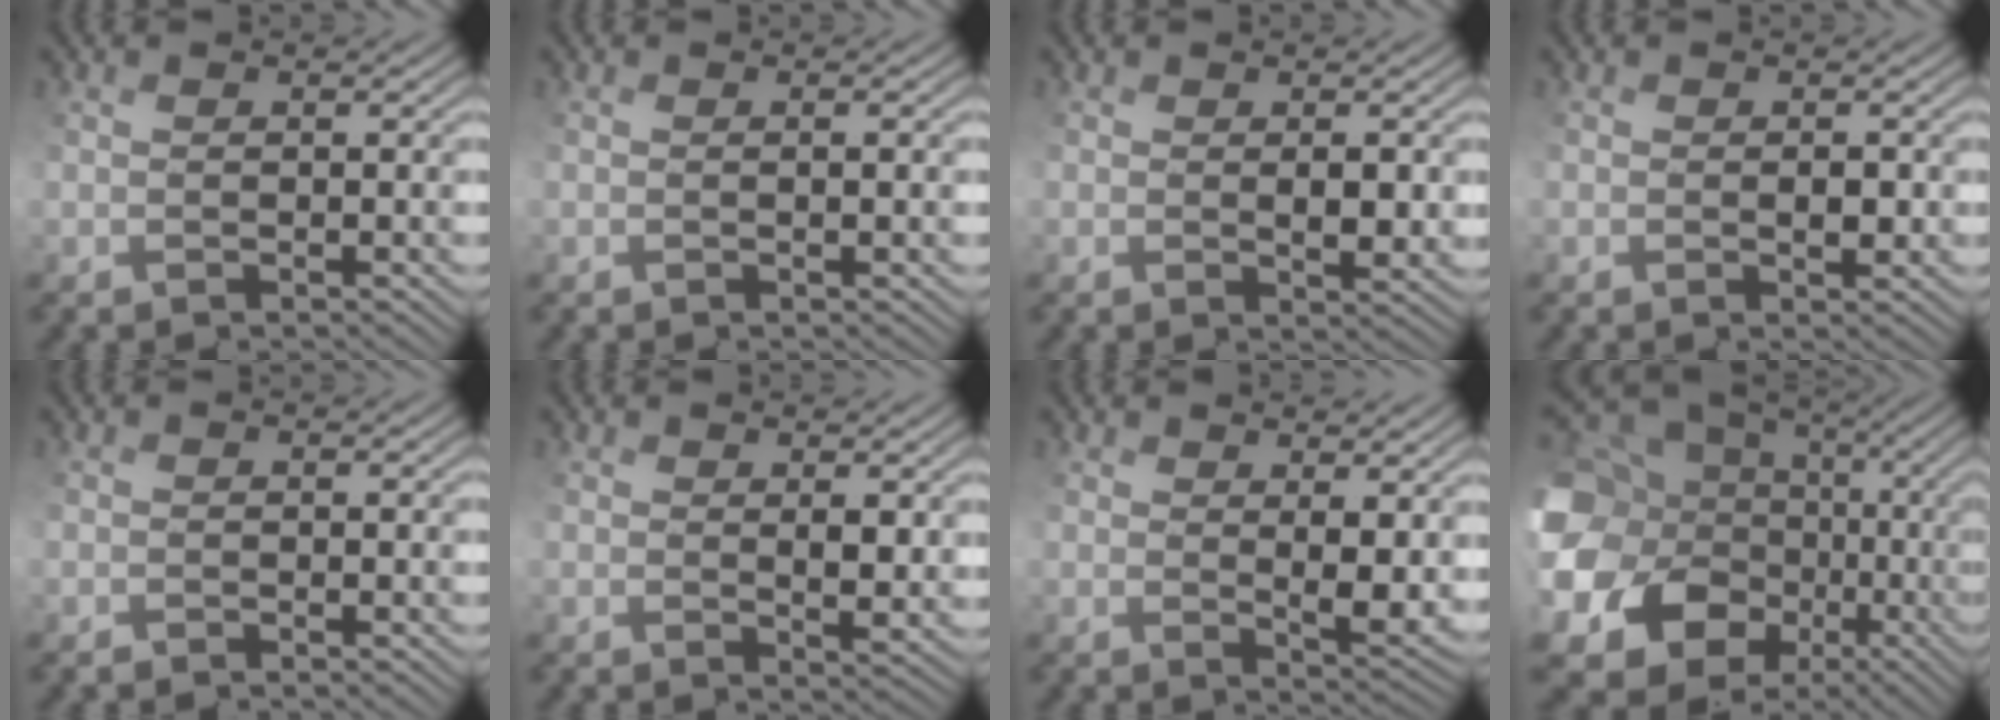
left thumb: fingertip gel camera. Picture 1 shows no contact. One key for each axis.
{"total": 1.1, "fx": 0.4, "fy": 0.0, "fz": 1.0, "tx": -0.016, "ty": 0.000, "tz": 0.013}
{"total": 3.3, "fx": 0.6, "fy": 1.8, "fz": 2.7, "tx": -0.055, "ty": -0.003, "tz": 0.018}
{"total": 2.1, "fx": 0.1, "fy": 1.3, "fz": 1.6, "tx": -0.029, "ty": -0.002, "tz": 0.006}
{"total": 0.9, "fx": -0.8, "fy": 0.3, "fz": 0.1, "tx": -0.002, "ty": -0.002, "tz": -0.018}
{"total": 3.4, "fx": 1.6, "fy": 1.5, "fz": 2.6, "tx": -0.059, "ty": -0.002, "tz": 0.035}
{"total": 5.1, "fx": 2.3, "fy": 1.9, "fz": 4.0, "tx": -0.085, "ty": -0.009, "tz": 0.051}
{"total": 19.6, "fx": -1.1, "fy": 16.7, "fz": 10.1, "tx": -0.254, "ty": -0.009, "tz": -0.021}